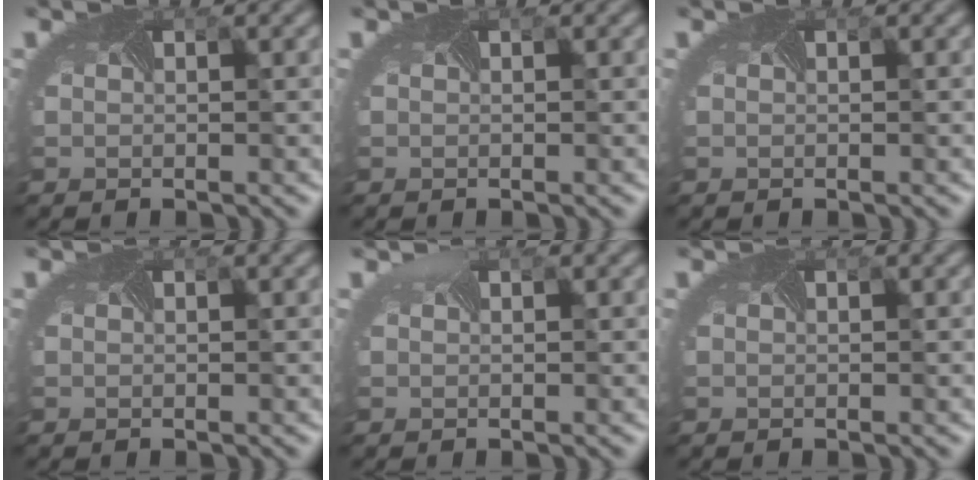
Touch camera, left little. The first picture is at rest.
{"total": 0.0}
{"total": 0.0}
{"total": 0.0}
{"total": 0.8, "force": [0.7, 0.3, 0.4], "torque": [-0.008, 0.004, 0.007]}
{"total": 0.0}